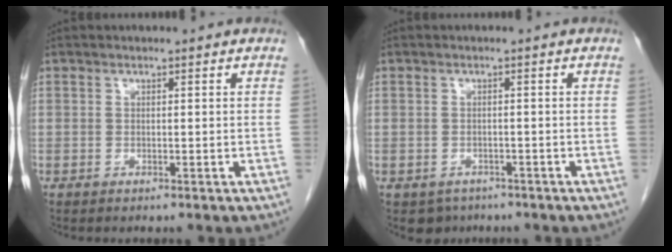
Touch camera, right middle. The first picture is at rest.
{"total": 3.0, "force": [-2.1, 2.1, 0.3], "torque": [-0.007, 0.003, -0.028]}